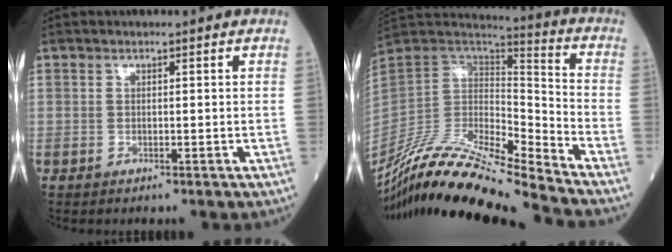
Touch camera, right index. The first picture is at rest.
{"total": 20.1, "force": [-18.2, -0.4, 8.6], "torque": [-0.180, 0.011, -0.335]}